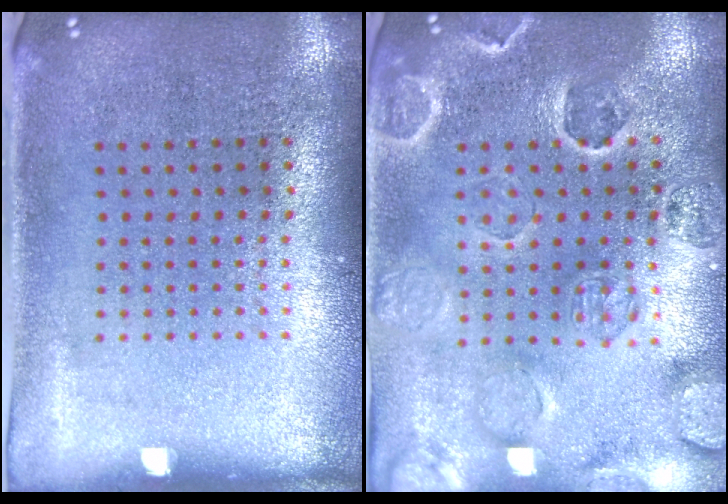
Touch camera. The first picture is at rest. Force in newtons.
{"total": 2.7, "press": 2.6, "slide": 0.6}